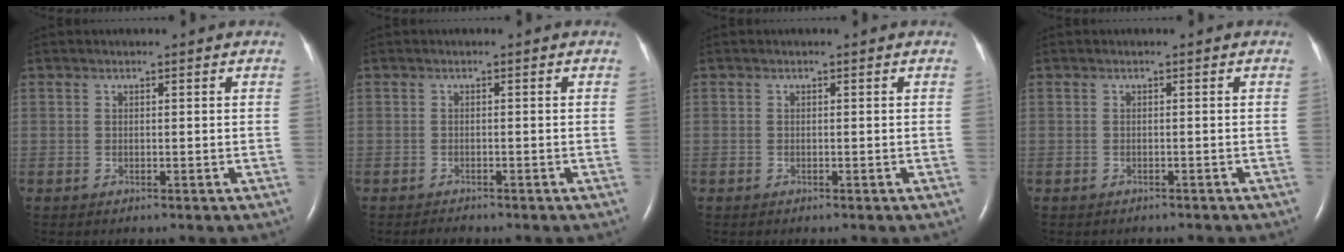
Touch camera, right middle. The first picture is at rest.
{"total": 0.9, "force": [-0.9, 0.2, 0.1], "torque": [-0.009, -0.003, -0.013]}
{"total": 0.0}
{"total": 1.6, "force": [-1.4, 0.6, 0.5], "torque": [-0.017, -0.003, -0.014]}